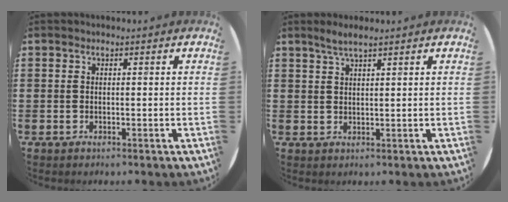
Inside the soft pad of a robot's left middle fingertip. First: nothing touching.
{"total": 2.3, "force": [1.9, 0.1, 1.3], "torque": [-0.027, 0.003, 0.033]}